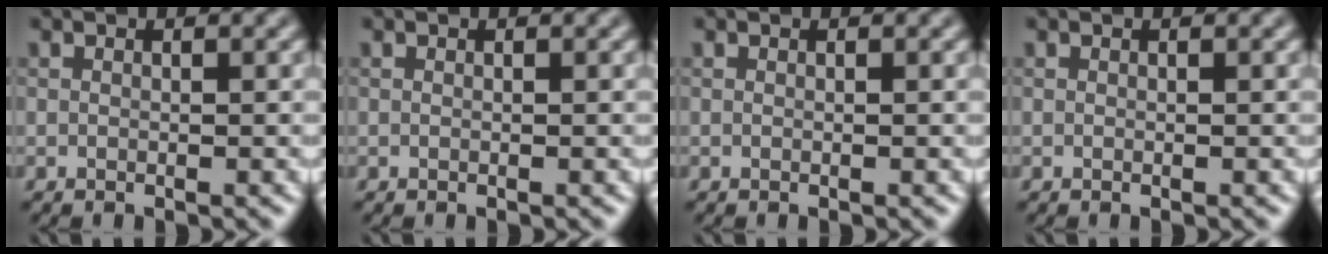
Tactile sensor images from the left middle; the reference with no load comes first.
{"total": 0.0}
{"total": 0.0}
{"total": 0.0}